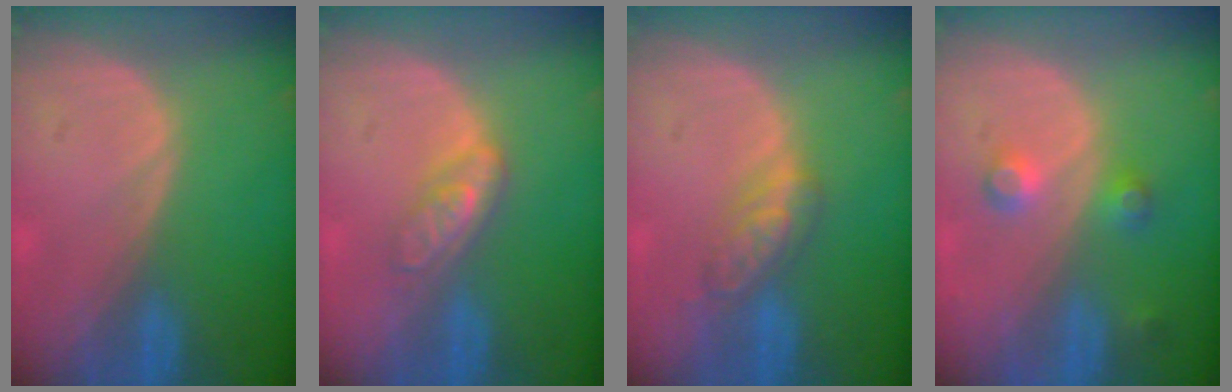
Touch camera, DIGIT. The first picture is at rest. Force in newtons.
{"total": 4.4, "press": 4.0, "slide": 2.0}
{"total": 4.6, "press": 4.6, "slide": 0.0}
{"total": 3.7, "press": 3.5, "slide": 1.2}